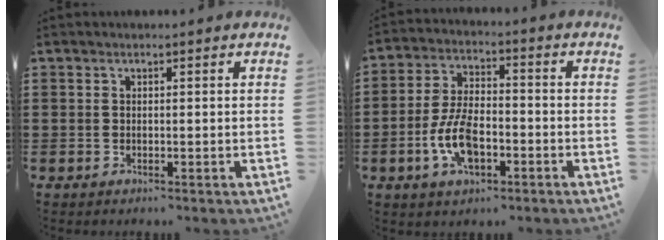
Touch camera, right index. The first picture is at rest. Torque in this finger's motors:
{"motor_torque": [1.00, 1.13, 0.28, 0.21]}